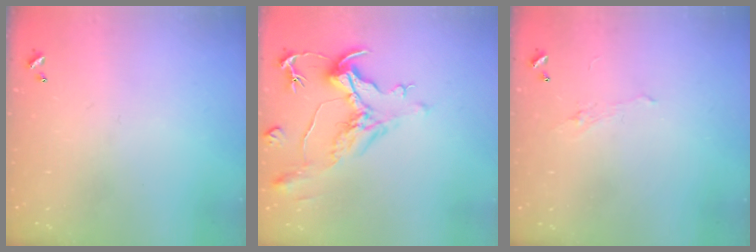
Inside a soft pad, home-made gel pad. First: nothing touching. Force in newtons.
{"total": 1.8, "press": 0.8, "slide": 1.5}
{"total": 0.9, "press": 0.5, "slide": 0.7}